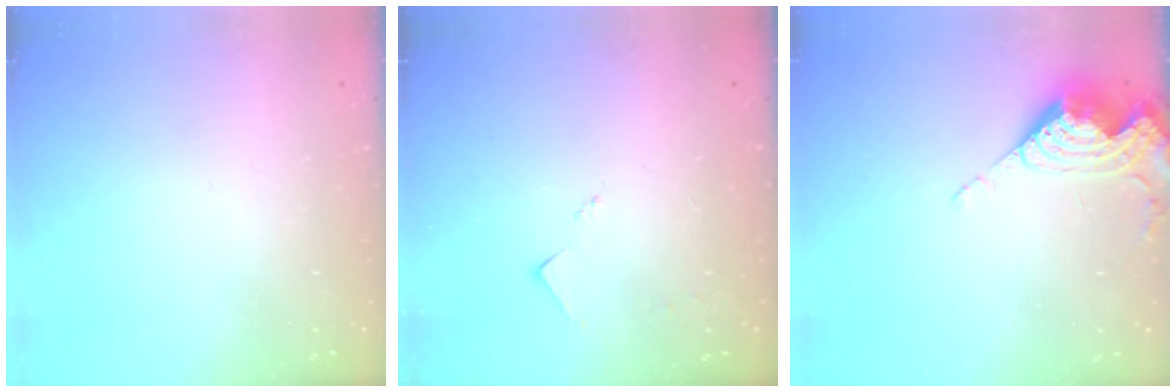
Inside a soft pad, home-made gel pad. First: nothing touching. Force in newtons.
{"total": 5.5, "press": 5.5, "slide": 0.7}
{"total": 8.6, "press": 8.5, "slide": 0.9}